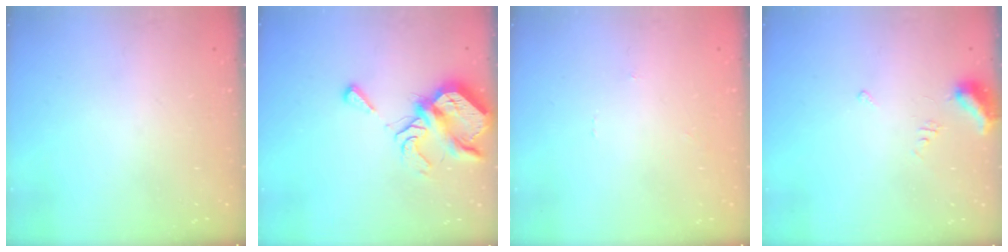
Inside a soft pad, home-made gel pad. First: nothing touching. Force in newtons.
{"total": 8.4, "press": 8.3, "slide": 1.2}
{"total": 0.0}
{"total": 5.1, "press": 5.1, "slide": 0.6}